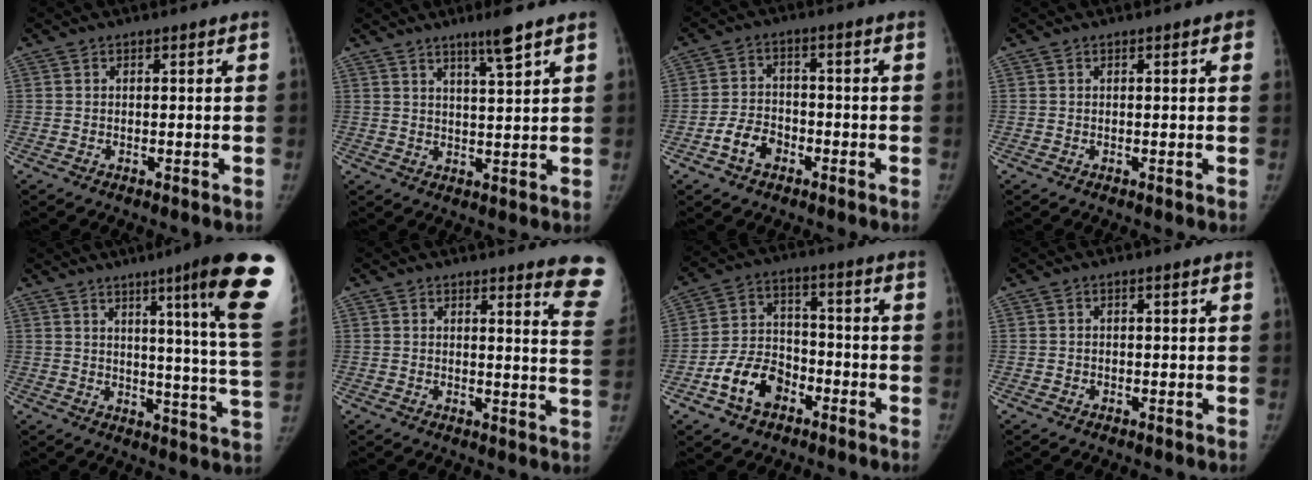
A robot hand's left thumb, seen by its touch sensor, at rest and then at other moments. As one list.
[{"total": 5.4, "force": [3.8, 0.1, 3.8], "torque": [-0.058, -0.026, 0.067]}, {"total": 5.7, "force": [-3.0, 4.0, 2.8], "torque": [-0.042, 0.027, -0.053]}, {"total": 1.7, "force": [0.6, 0.4, 1.5], "torque": [-0.015, 0.003, 0.005]}, {"total": 21.3, "force": [11.6, 0.1, 17.9], "torque": [-0.213, -0.069, 0.142]}, {"total": 9.6, "force": [8.3, 0.8, 4.9], "torque": [-0.030, -0.069, 0.069]}, {"total": 10.5, "force": [-5.3, 7.2, 5.5], "torque": [-0.079, 0.037, -0.093]}, {"total": 0.0}]